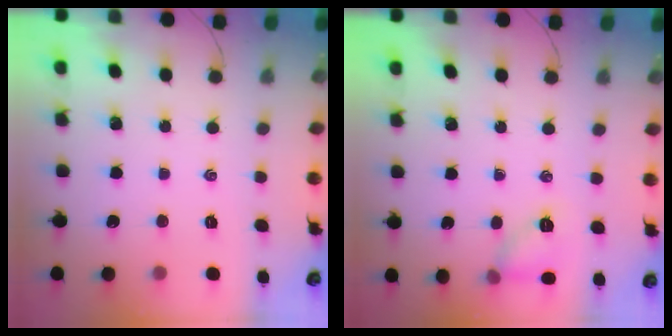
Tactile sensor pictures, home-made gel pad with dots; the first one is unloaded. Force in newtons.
{"total": 7.4, "press": 7.4, "slide": 0.5}